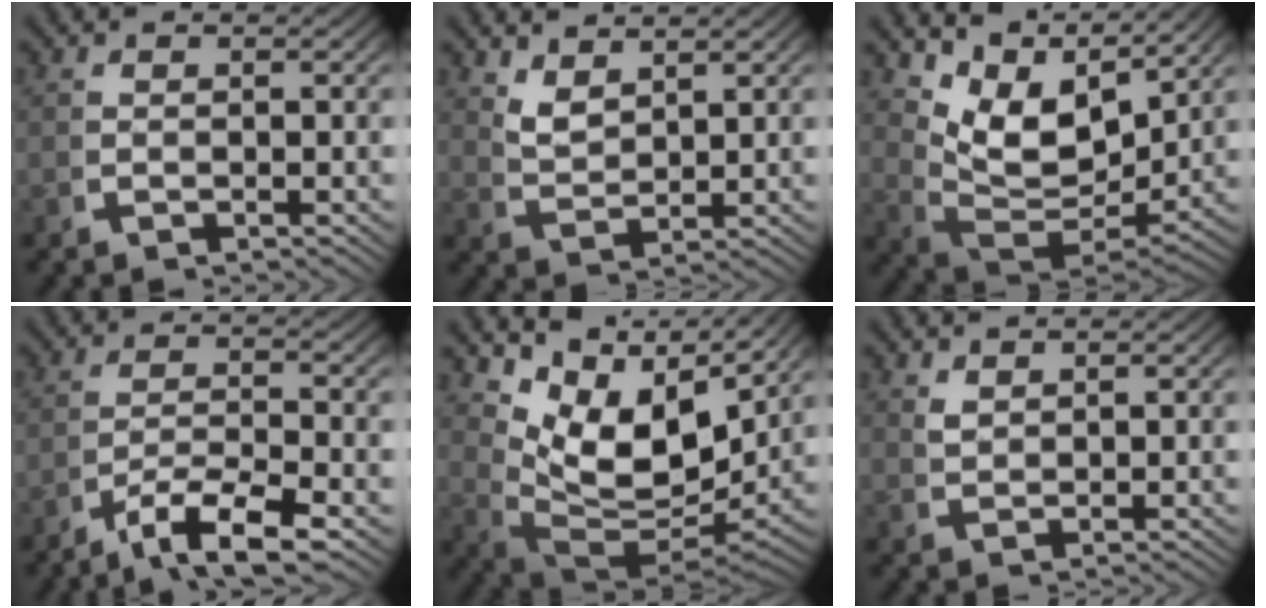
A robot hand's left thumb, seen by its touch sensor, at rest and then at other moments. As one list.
[{"total": 3.2, "force": [3.1, 0.6, 0.7], "torque": [-0.010, -0.007, 0.069]}, {"total": 9.4, "force": [3.2, 5.6, 6.8], "torque": [-0.145, -0.045, 0.073]}, {"total": 5.3, "force": [-1.8, 2.9, 4.2], "torque": [-0.078, -0.018, -0.022]}, {"total": 12.5, "force": [3.3, 7.5, 9.4], "torque": [-0.180, -0.048, 0.073]}, {"total": 1.5, "force": [1.5, 0.0, 0.1], "torque": [-0.002, -0.003, 0.037]}]